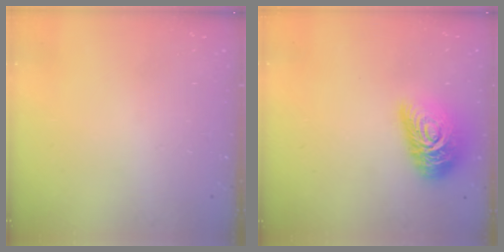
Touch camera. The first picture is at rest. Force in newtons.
{"total": 15.9, "press": 15.9, "slide": 1.1}